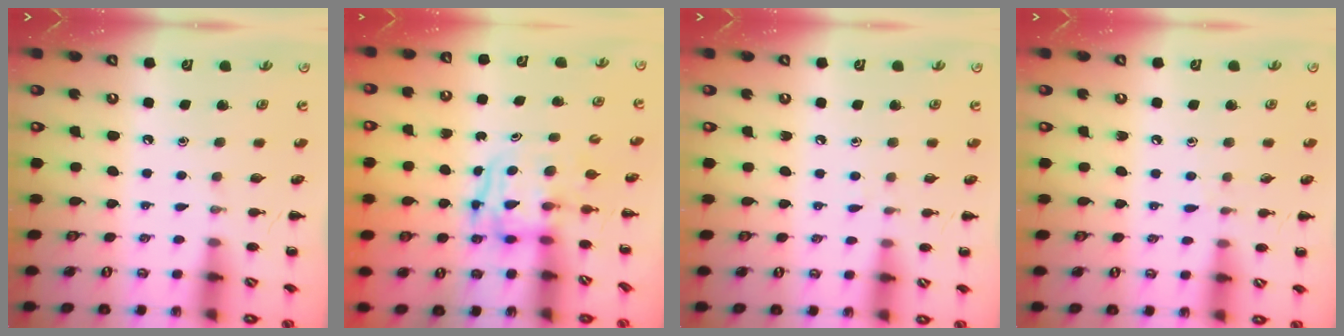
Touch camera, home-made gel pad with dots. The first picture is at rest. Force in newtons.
{"total": 3.9, "press": 3.9, "slide": 0.4}
{"total": 2.7, "press": 2.4, "slide": 1.4}
{"total": 3.9, "press": 3.4, "slide": 1.9}